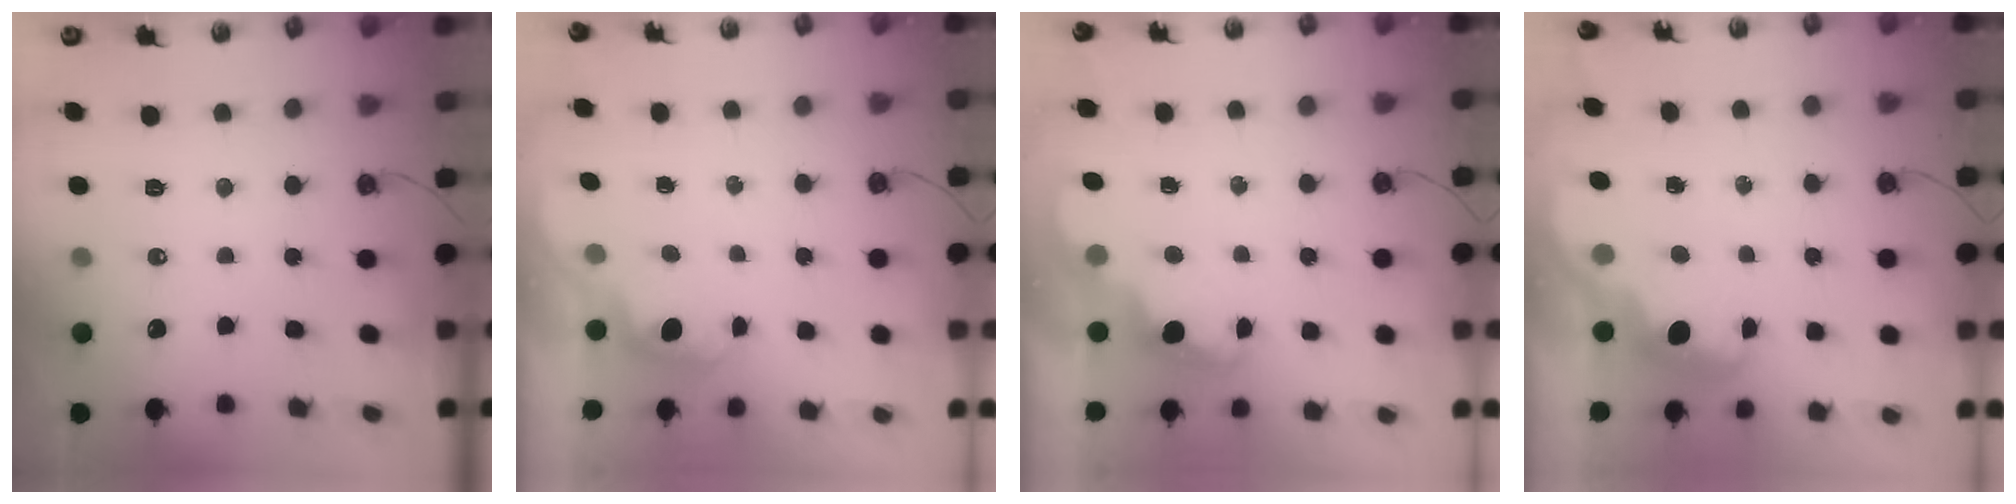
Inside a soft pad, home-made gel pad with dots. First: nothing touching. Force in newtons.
{"total": 0.8, "press": 0.4, "slide": 0.7}
{"total": 2.4, "press": 2.3, "slide": 0.5}
{"total": 2.7, "press": 2.6, "slide": 0.5}